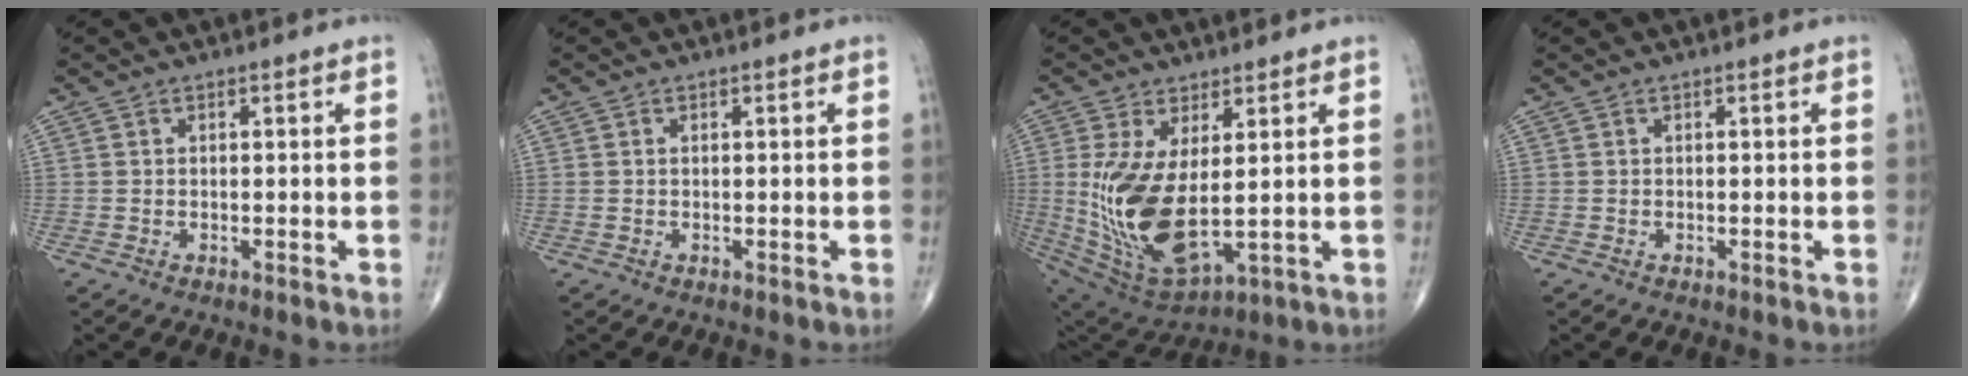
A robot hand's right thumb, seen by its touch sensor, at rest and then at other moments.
{"total": 0.5, "force": [0.1, 0.3, 0.4], "torque": [-0.012, 0.008, 0.006]}
{"total": 16.2, "force": [0.7, 7.2, 14.5], "torque": [-0.298, -0.029, 0.041]}
{"total": 0.0}